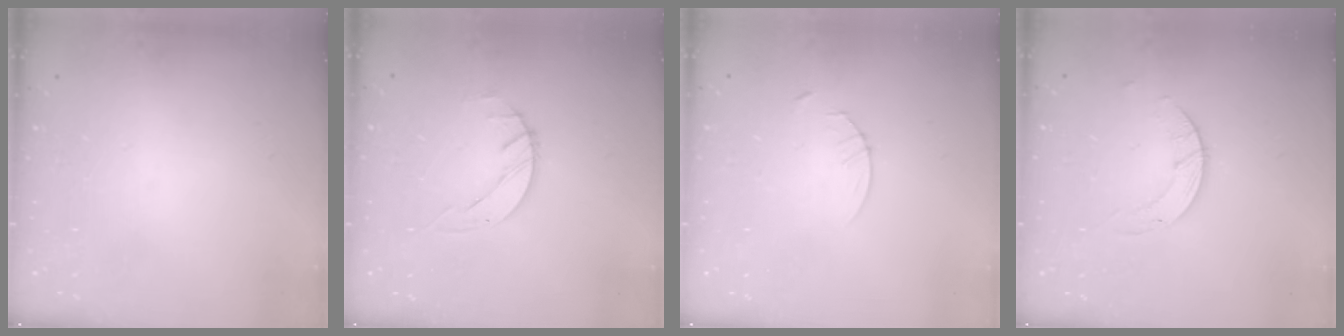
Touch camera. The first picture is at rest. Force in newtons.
{"total": 1.4, "press": 1.4, "slide": 0.2}
{"total": 2.9, "press": 2.9, "slide": 0.4}
{"total": 2.8, "press": 2.8, "slide": 0.3}